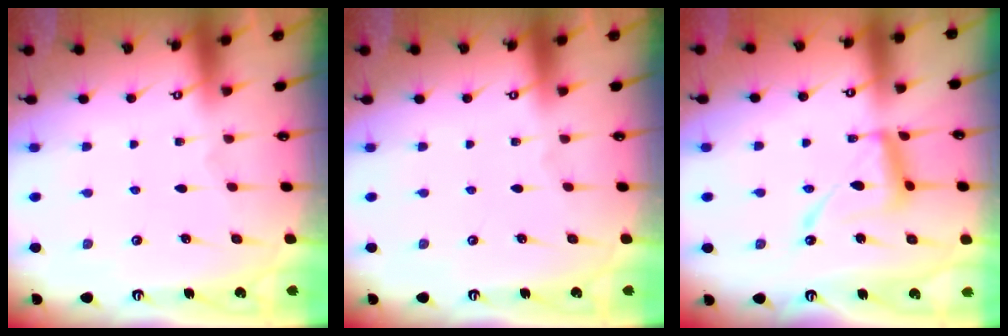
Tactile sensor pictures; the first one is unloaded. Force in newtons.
{"total": 0.0}
{"total": 13.2, "press": 13.2, "slide": 1.0}